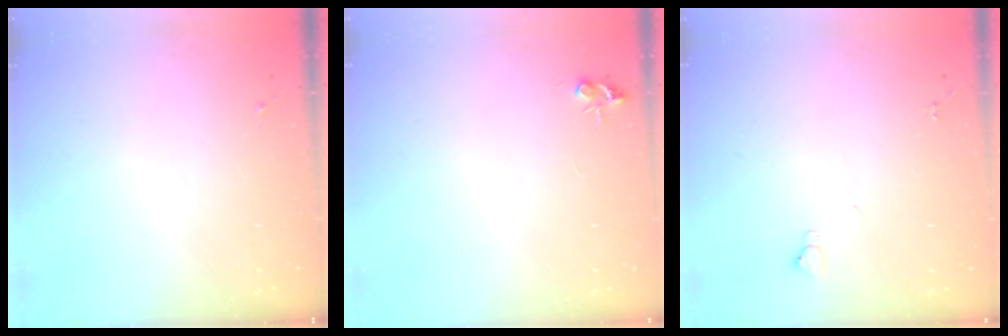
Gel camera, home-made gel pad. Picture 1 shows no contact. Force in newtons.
{"total": 4.7, "press": 4.7, "slide": 0.6}
{"total": 4.9, "press": 4.8, "slide": 0.7}